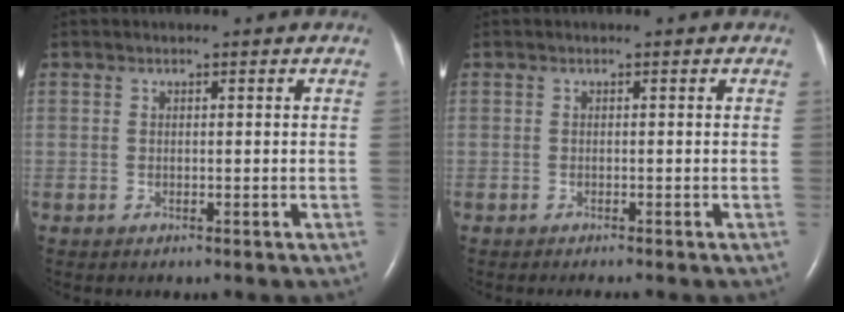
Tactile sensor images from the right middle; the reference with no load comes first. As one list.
[{"total": 1.6, "force": [-1.3, -0.2, 0.8], "torque": [-0.008, 0.000, -0.016]}]